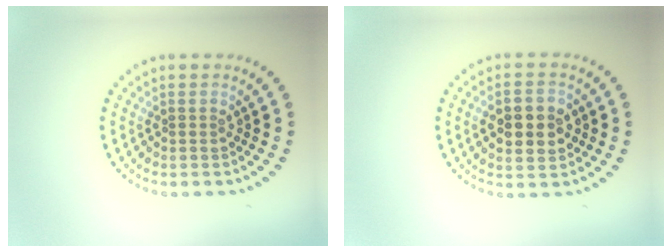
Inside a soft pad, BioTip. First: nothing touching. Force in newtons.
{"total": 4.5, "press": 4.5, "slide": 0.0}